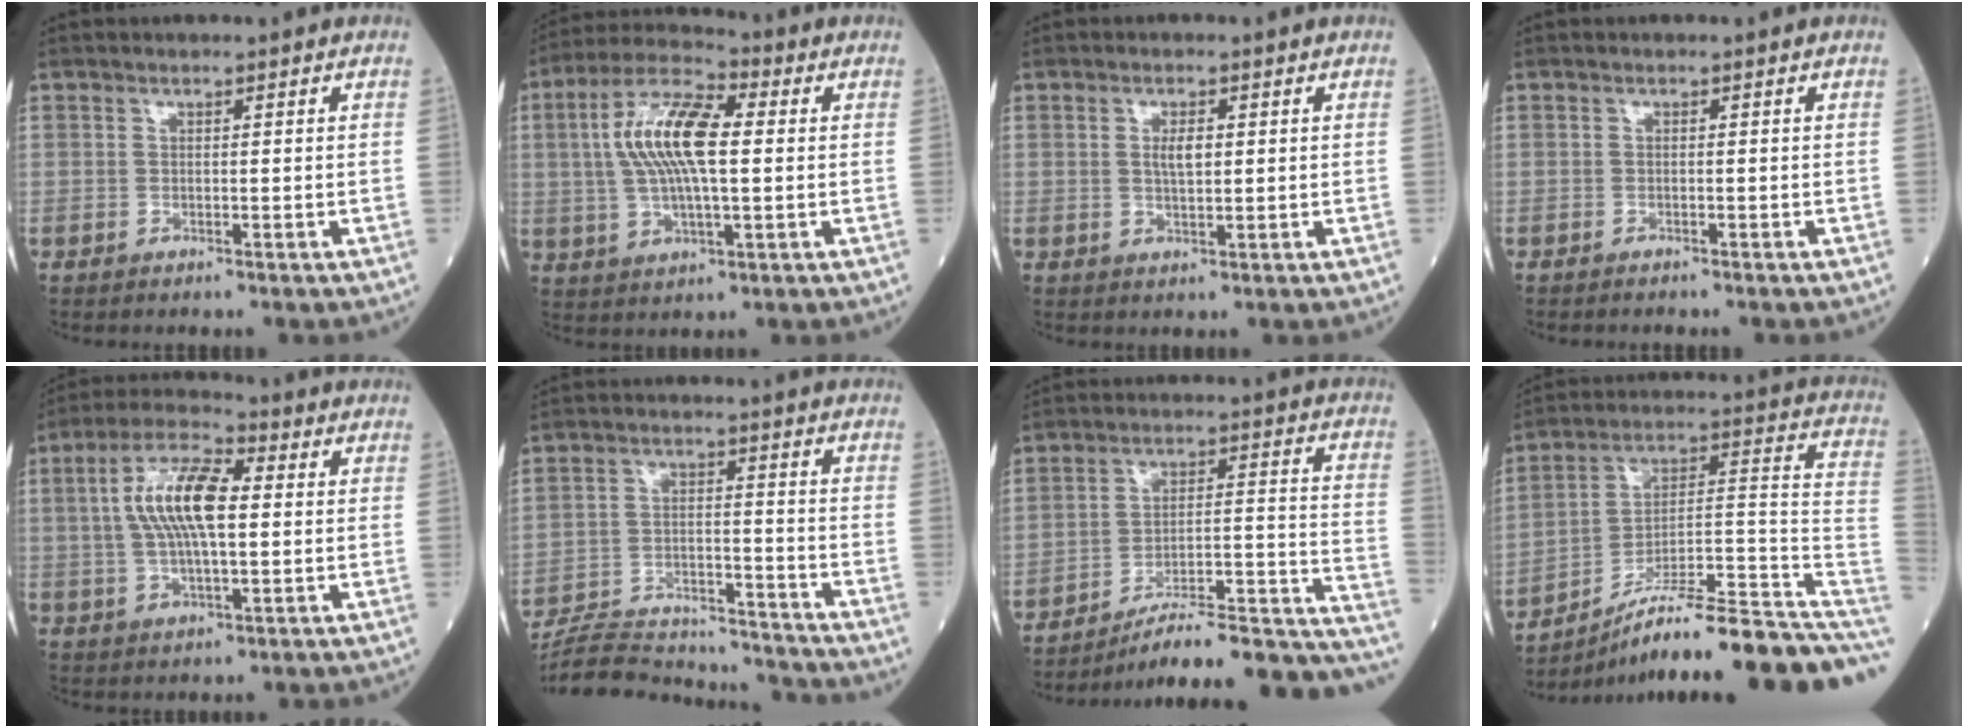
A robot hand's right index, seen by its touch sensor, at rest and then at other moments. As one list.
[{"total": 12.6, "force": [1.5, 3.8, 11.9], "torque": [-0.248, 0.020, 0.025]}, {"total": 2.7, "force": [0.5, 0.9, 2.5], "torque": [-0.046, -0.001, 0.009]}, {"total": 0.9, "force": [-0.8, 0.1, 0.3], "torque": [-0.006, -0.002, -0.010]}, {"total": 11.0, "force": [1.3, 3.3, 10.4], "torque": [-0.212, 0.018, 0.022]}, {"total": 19.1, "force": [-18.4, 2.4, 4.8], "torque": [-0.111, -0.002, -0.274]}, {"total": 21.2, "force": [-18.4, 2.4, 10.3], "torque": [-0.072, 0.041, -0.264]}, {"total": 22.5, "force": [-15.8, 3.2, 15.8], "torque": [-0.146, 0.045, -0.240]}]